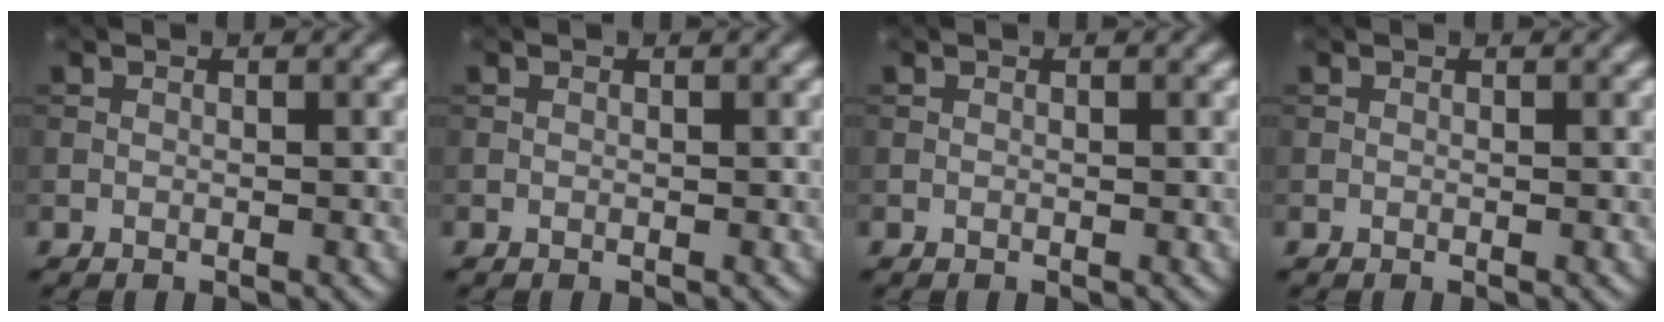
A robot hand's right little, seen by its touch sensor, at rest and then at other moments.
{"total": 0.0}
{"total": 0.0}
{"total": 0.0}